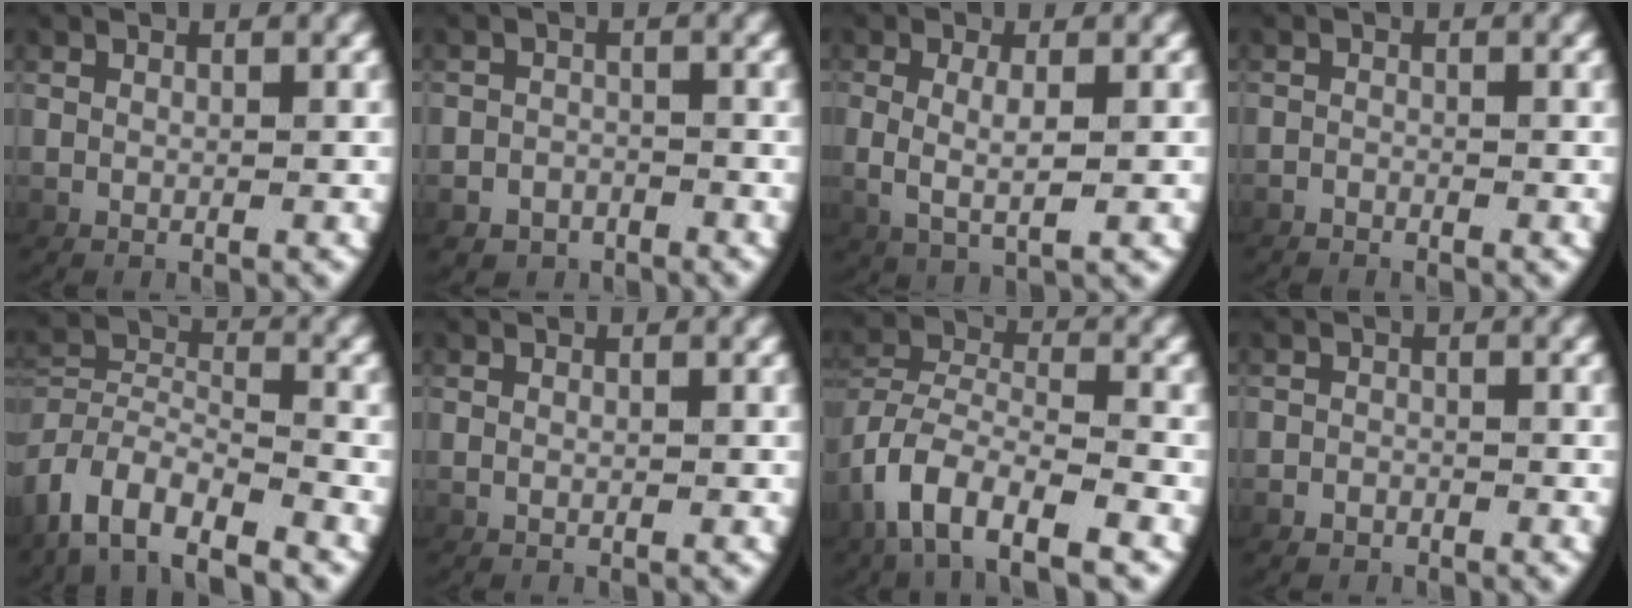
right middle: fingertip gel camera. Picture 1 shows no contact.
{"total": 3.3, "force": [-2.5, 2.2, 0.0], "torque": [0.006, -0.009, -0.042]}
{"total": 3.8, "force": [0.3, 1.7, 3.4], "torque": [-0.078, -0.007, 0.018]}
{"total": 1.2, "force": [-1.1, -0.2, -0.3], "torque": [0.003, -0.006, -0.018]}
{"total": 6.2, "force": [-3.7, 4.3, 2.4], "torque": [-0.084, -0.030, -0.066]}
{"total": 0.0}
{"total": 4.3, "force": [-2.7, 1.7, 2.9], "torque": [-0.072, -0.014, -0.040]}
{"total": 1.1, "force": [-1.0, 0.4, -0.2], "torque": [0.001, -0.006, -0.015]}